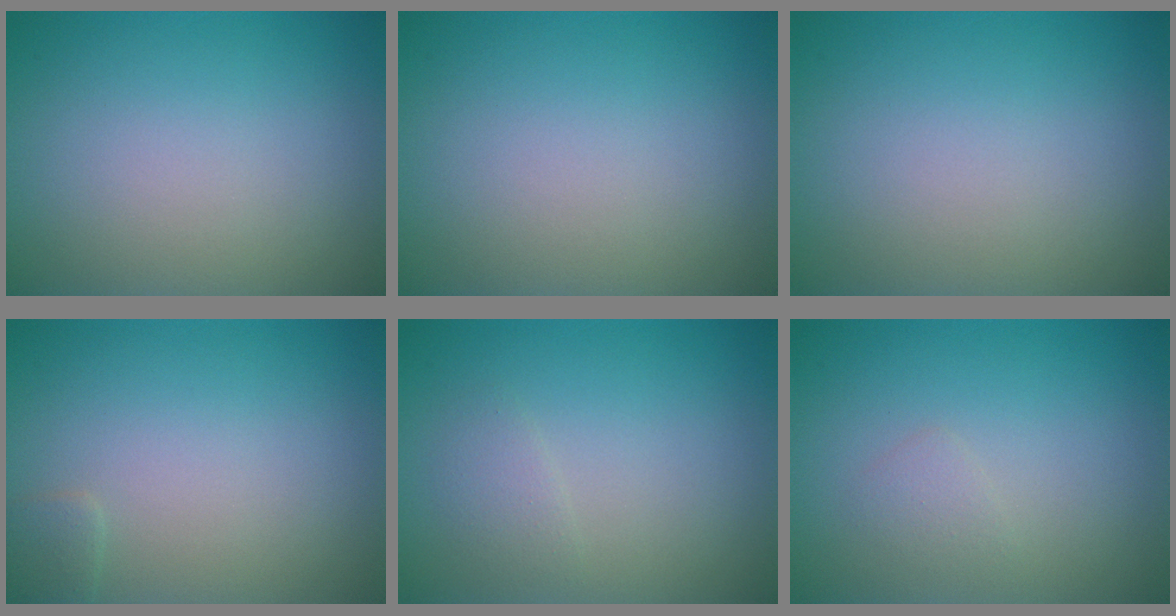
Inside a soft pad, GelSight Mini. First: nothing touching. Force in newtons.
{"total": 0.0}
{"total": 0.0}
{"total": 0.8, "press": 0.8, "slide": 0.0}
{"total": 1.2, "press": 1.2, "slide": 0.0}
{"total": 0.9, "press": 0.9, "slide": 0.0}